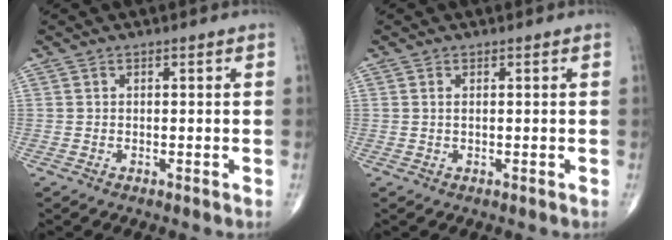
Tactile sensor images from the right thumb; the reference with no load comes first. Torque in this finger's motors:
{"motor_torque": [-0.20, 0.22, -0.36, -0.30, 0.03]}